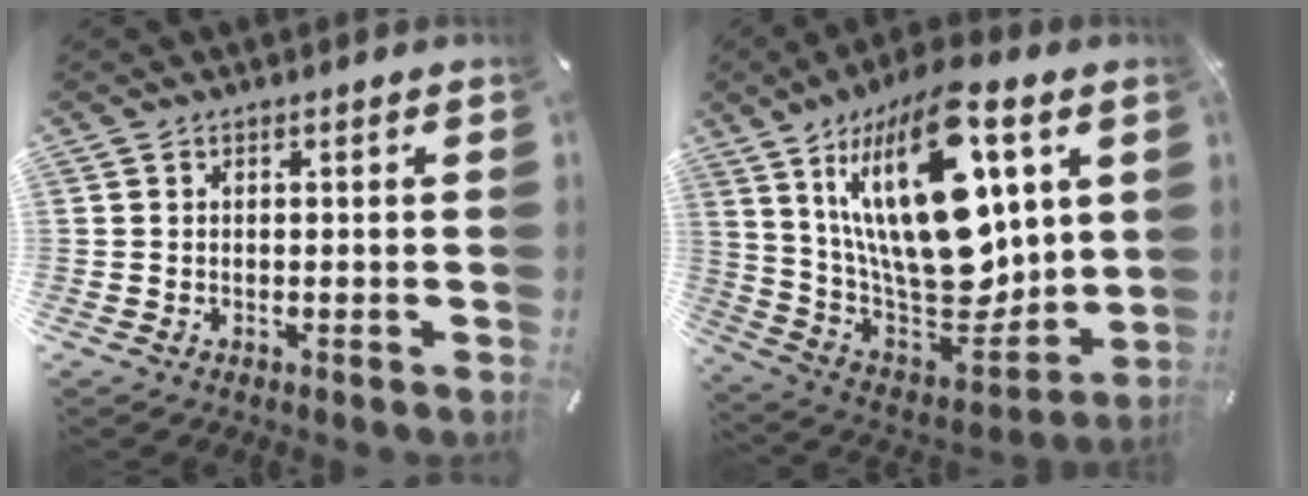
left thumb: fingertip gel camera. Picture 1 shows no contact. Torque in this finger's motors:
{"motor_torque": [2.69, 2.32, 1.63, -1.14, 1.05]}